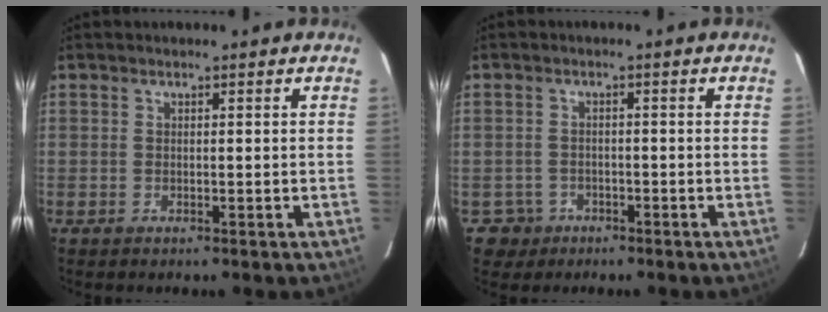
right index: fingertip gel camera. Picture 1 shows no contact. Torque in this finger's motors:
{"motor_torque": [-0.47, 0.28, -1.05, -0.21]}